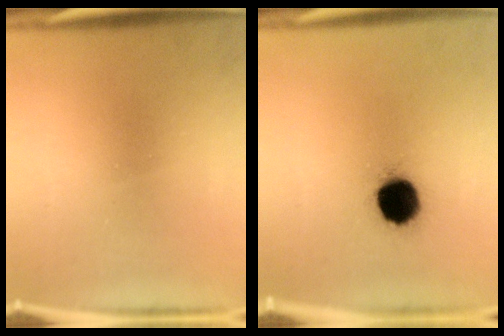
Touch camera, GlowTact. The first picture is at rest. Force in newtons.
{"total": 11.5}